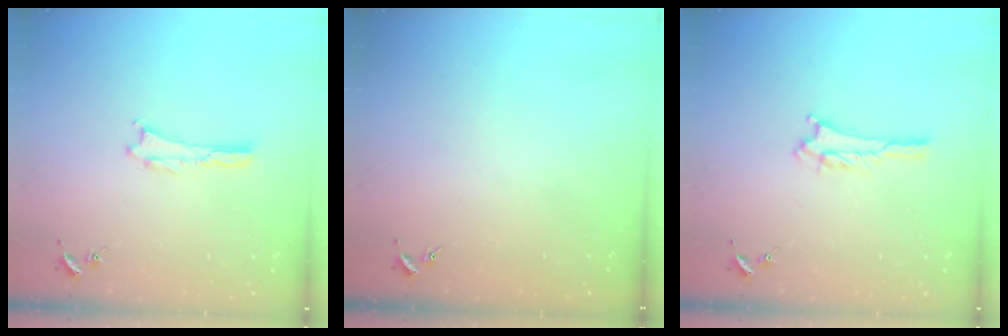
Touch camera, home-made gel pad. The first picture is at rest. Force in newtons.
{"total": 0.0}
{"total": 2.8, "press": 2.8, "slide": 0.3}